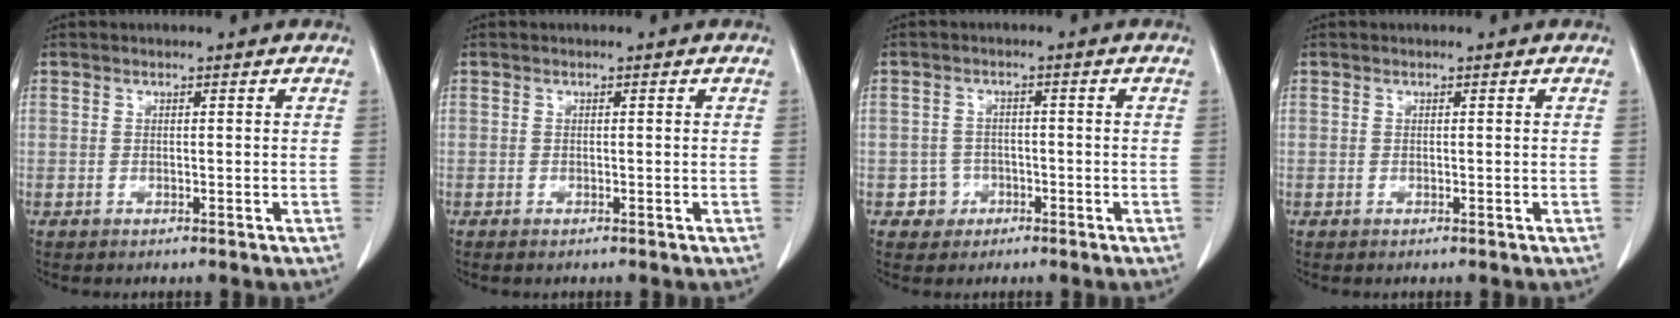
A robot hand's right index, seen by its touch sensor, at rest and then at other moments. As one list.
[{"total": 0.7, "force": [-0.3, 0.3, 0.5], "torque": [-0.013, -0.003, -0.003]}, {"total": 3.4, "force": [-1.4, 3.1, 0.0], "torque": [0.013, 0.015, -0.019]}, {"total": 0.0}]